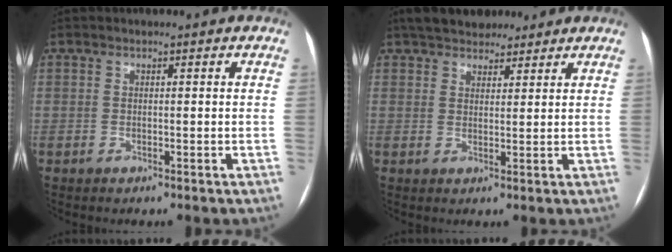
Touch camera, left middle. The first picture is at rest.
{"total": 8.5, "force": [7.1, 3.5, 3.3], "torque": [-0.040, 0.023, 0.111]}